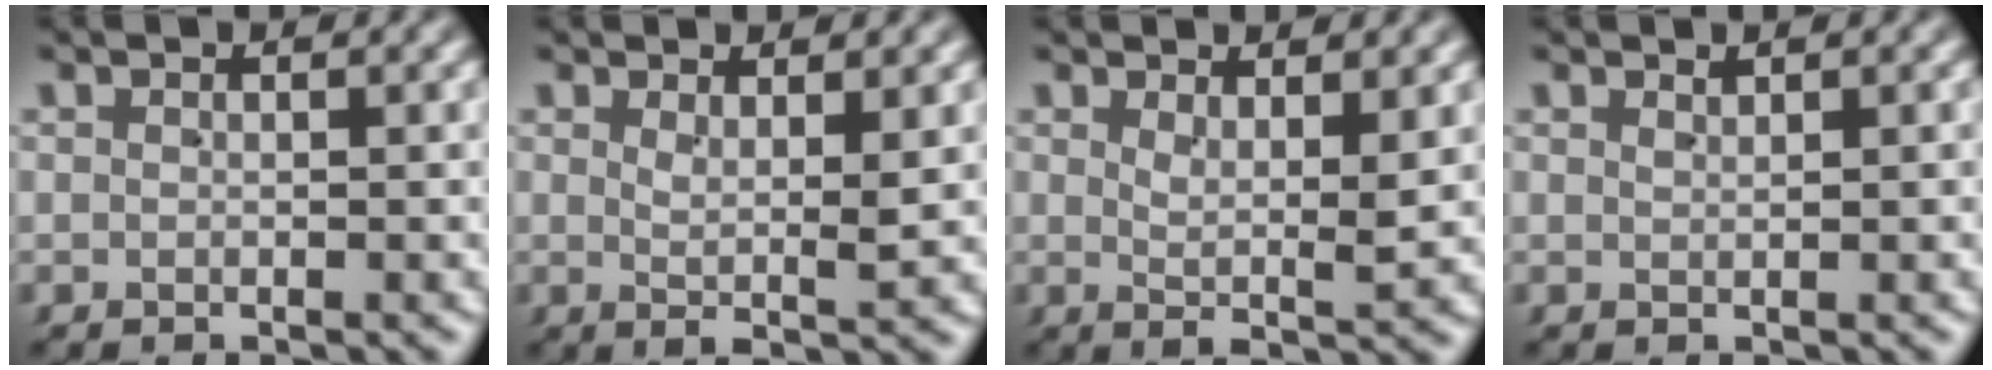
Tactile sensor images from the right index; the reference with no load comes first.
{"total": 2.1, "force": [0.9, -0.2, 1.9], "torque": [-0.034, -0.013, 0.022]}
{"total": 2.4, "force": [1.1, 0.0, 2.2], "torque": [-0.040, -0.015, 0.026]}
{"total": 0.7, "force": [0.6, -0.3, 0.2], "torque": [0.001, -0.004, 0.015]}